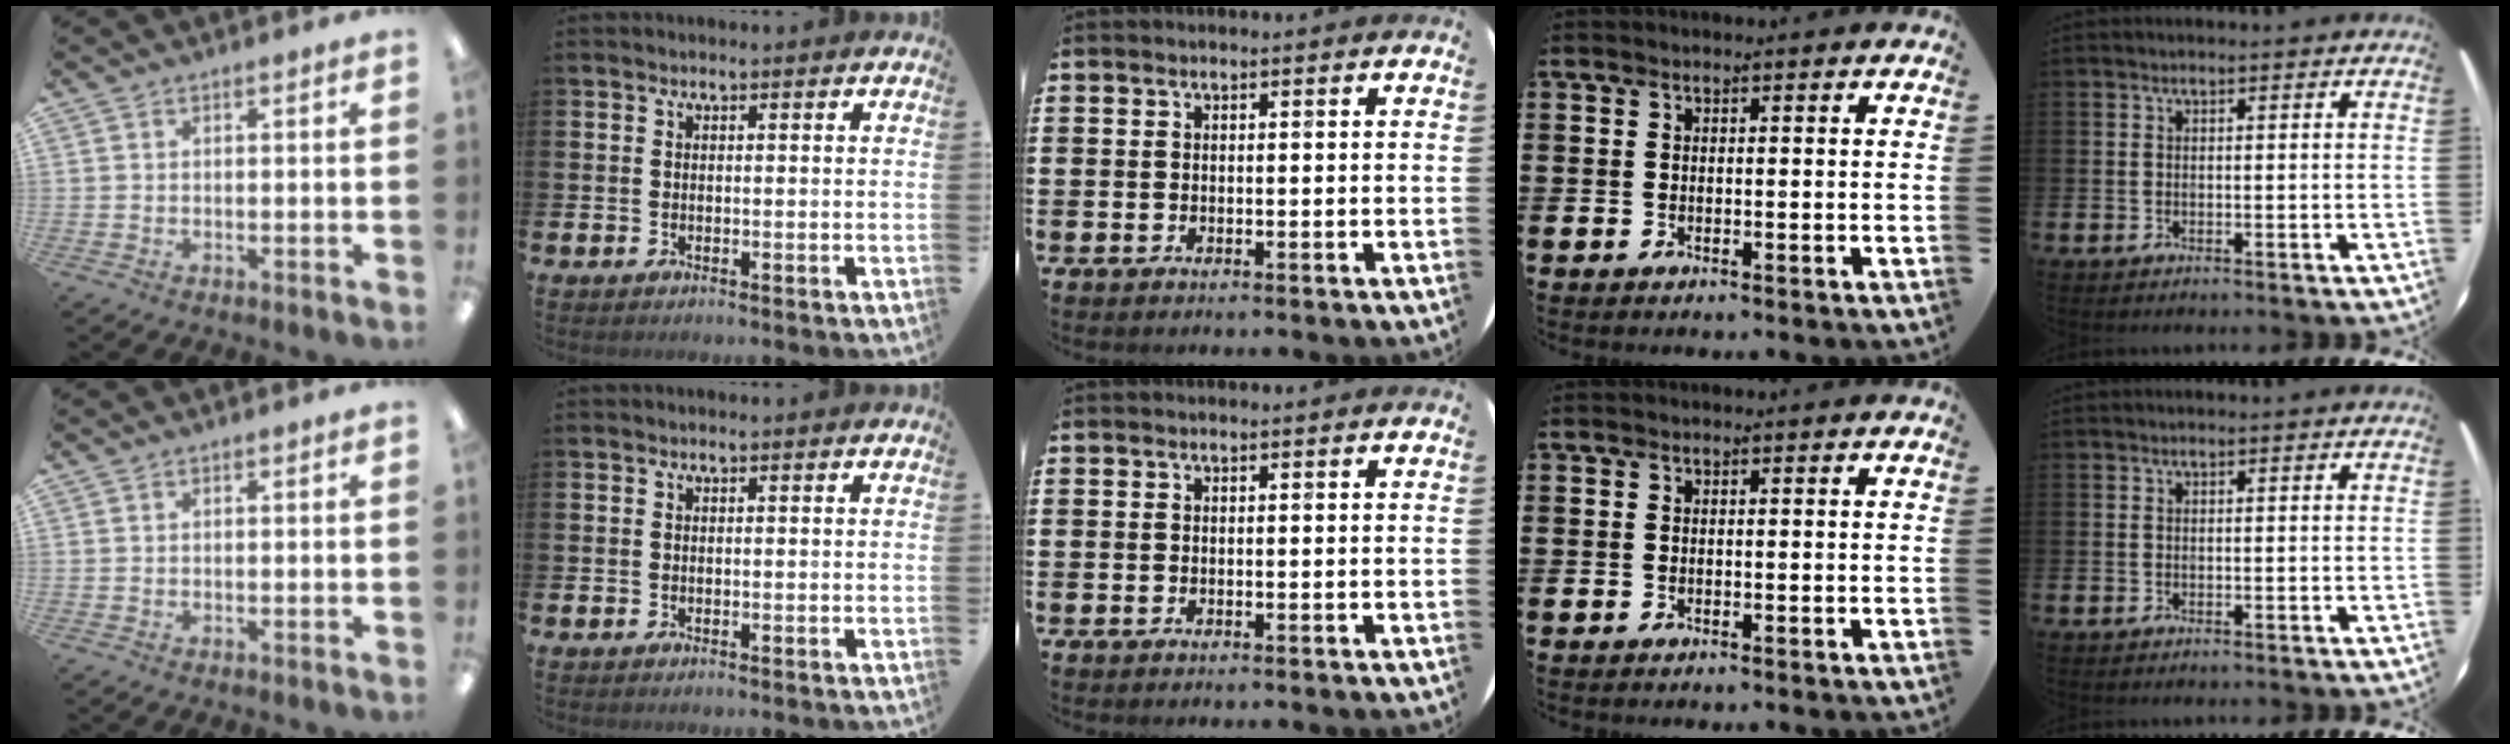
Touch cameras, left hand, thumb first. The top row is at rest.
{}